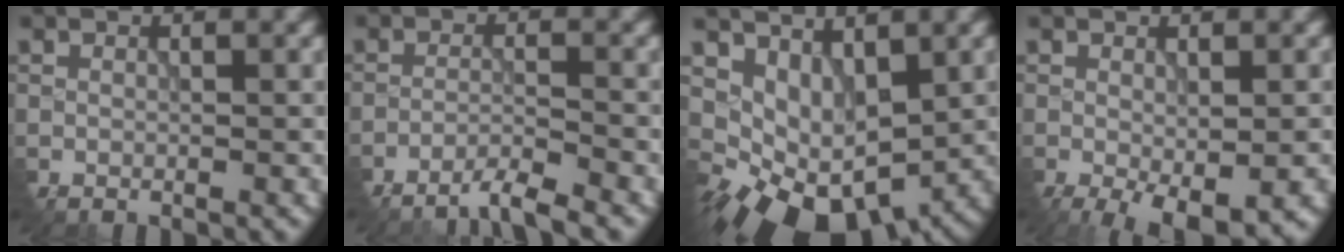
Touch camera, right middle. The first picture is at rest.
{"total": 3.4, "force": [-3.0, 0.0, 1.5], "torque": [-0.025, 0.003, -0.059]}
{"total": 8.0, "force": [-0.5, 5.6, 5.7], "torque": [-0.082, -0.020, 0.019]}
{"total": 4.5, "force": [-2.2, 1.8, 3.5], "torque": [-0.059, -0.016, -0.024]}